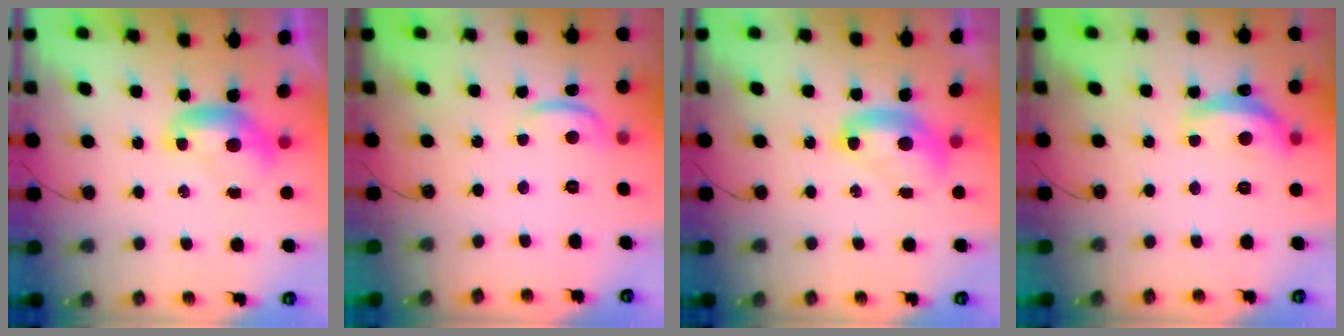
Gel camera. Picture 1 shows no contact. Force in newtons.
{"total": 2.7, "press": 2.7, "slide": 0.4}
{"total": 2.7, "press": 2.7, "slide": 0.1}
{"total": 7.3, "press": 7.3, "slide": 0.6}